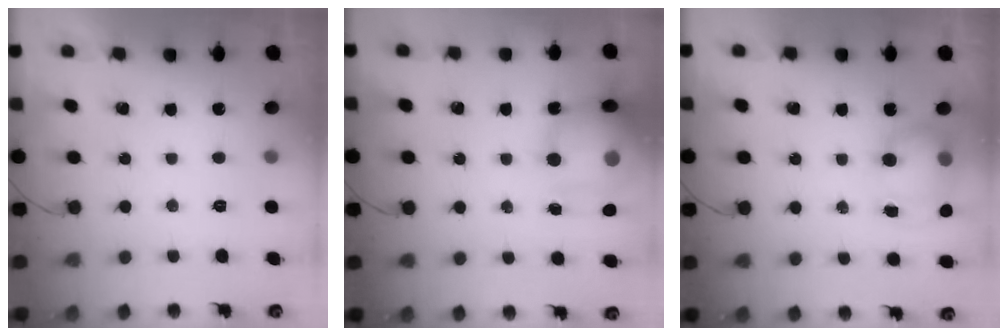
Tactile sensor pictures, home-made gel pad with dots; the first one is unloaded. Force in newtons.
{"total": 19.0, "press": 16.9, "slide": 8.7}
{"total": 8.0, "press": 8.0, "slide": 0.8}